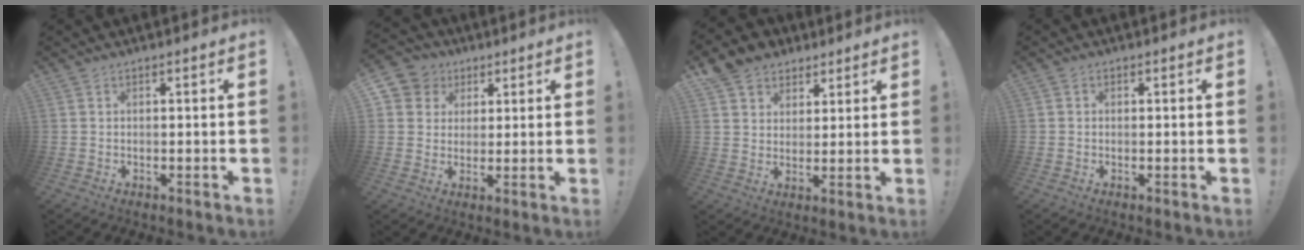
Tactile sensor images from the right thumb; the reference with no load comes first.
{"total": 7.4, "force": [2.1, 6.9, 1.3], "torque": [-0.024, -0.004, 0.047]}
{"total": 8.2, "force": [5.0, 6.3, 1.6], "torque": [-0.031, -0.023, 0.103]}
{"total": 0.8, "force": [-0.1, 0.7, 0.3], "torque": [-0.008, 0.004, -0.002]}